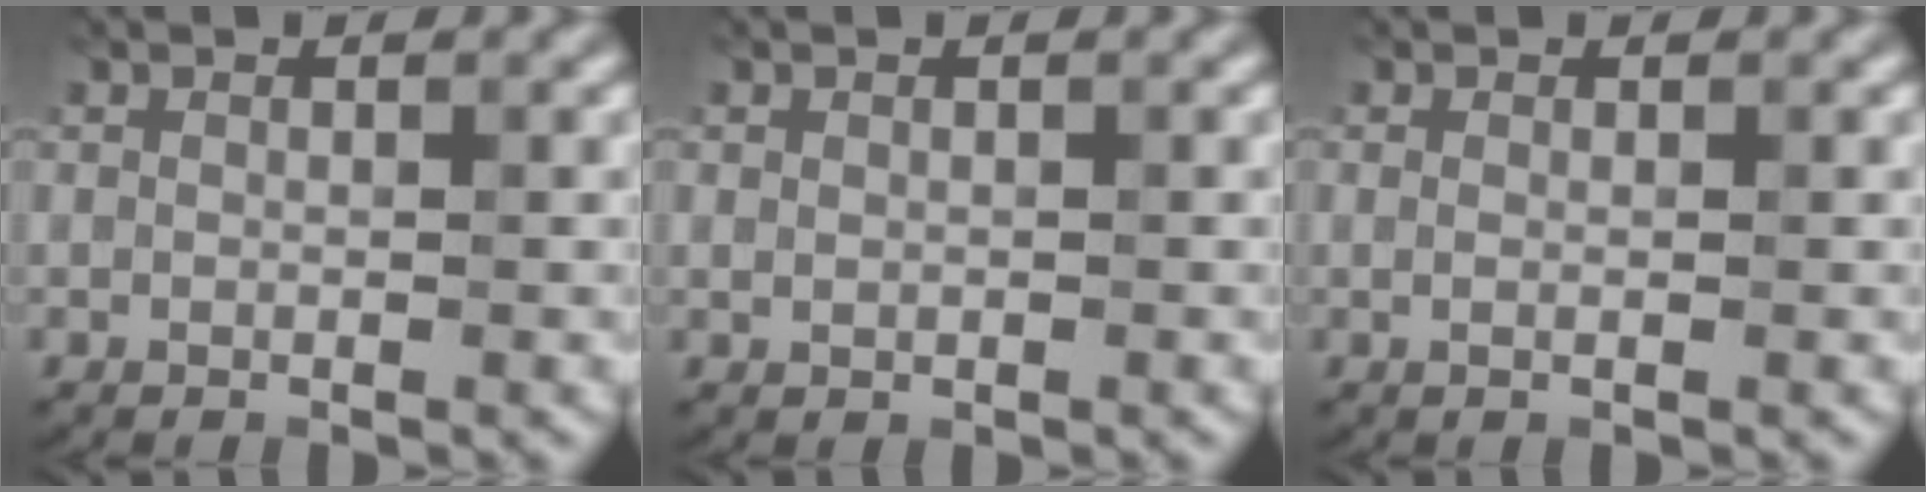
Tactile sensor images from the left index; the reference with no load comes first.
{"total": 0.6, "force": [0.1, 0.5, 0.3], "torque": [-0.002, -0.003, 0.004]}
{"total": 0.7, "force": [0.0, 0.2, 0.7], "torque": [-0.010, -0.002, -0.001]}